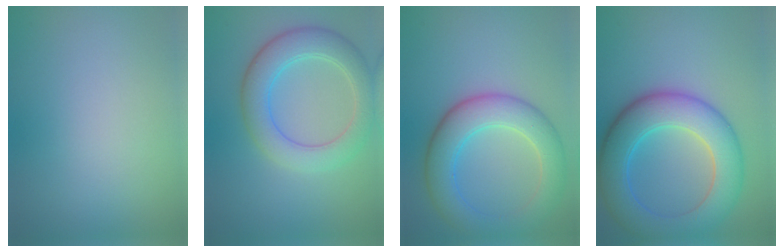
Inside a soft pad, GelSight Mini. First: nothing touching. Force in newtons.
{"total": 5.4, "press": 5.4, "slide": 0.4}
{"total": 6.6, "press": 6.6, "slide": 0.4}
{"total": 8.8, "press": 8.8, "slide": 0.1}